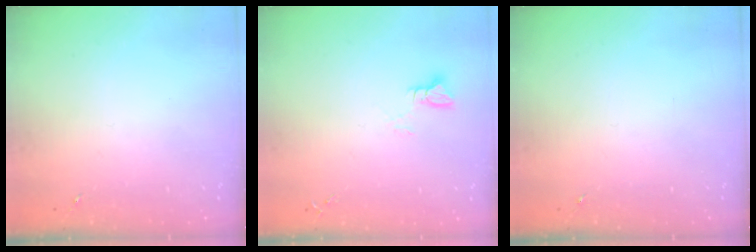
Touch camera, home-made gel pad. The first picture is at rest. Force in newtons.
{"total": 2.9, "press": 2.9, "slide": 0.2}
{"total": 0.0}